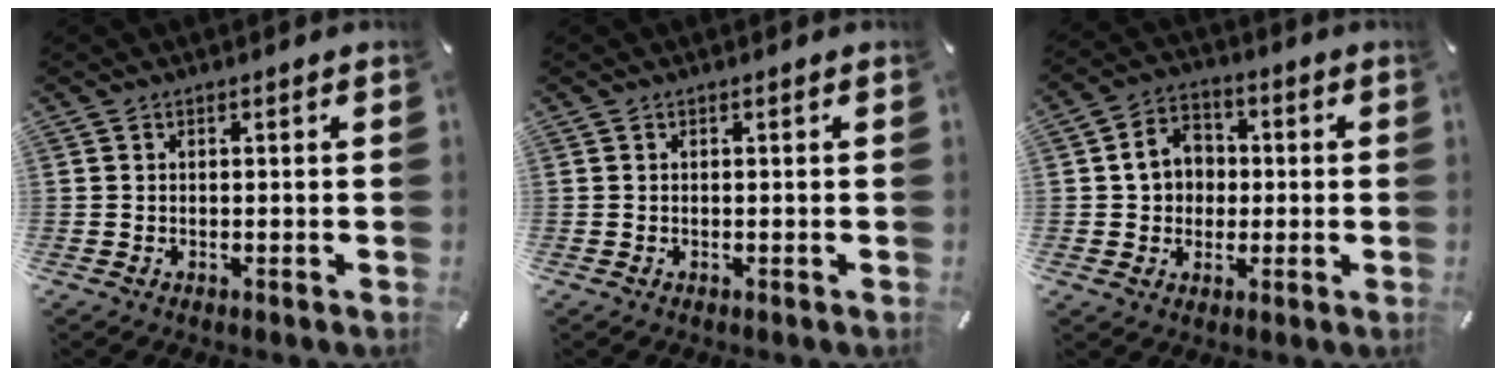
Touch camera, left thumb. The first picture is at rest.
{"total": 0.0}
{"total": 8.5, "force": [0.4, 7.5, 4.0], "torque": [-0.065, 0.018, 0.010]}